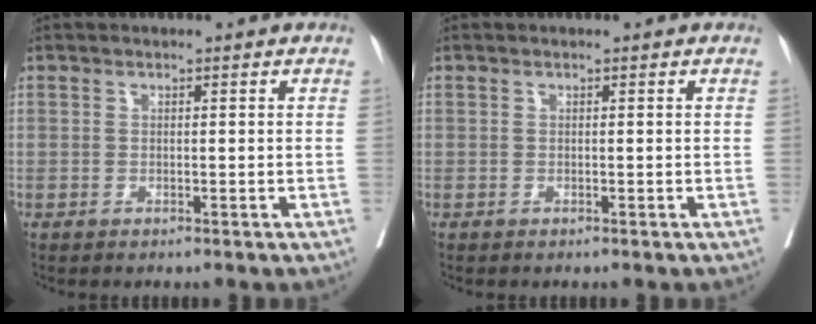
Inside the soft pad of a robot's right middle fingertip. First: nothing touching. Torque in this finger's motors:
{"motor_torque": [-0.02, -0.01, 0.00, 0.00]}